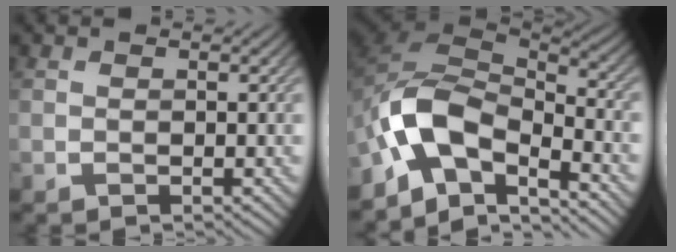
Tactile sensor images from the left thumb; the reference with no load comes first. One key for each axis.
{"total": 10.9, "fx": -5.6, "fy": 5.5, "fz": 7.5, "tx": -0.151, "ty": -0.012, "tz": -0.127}